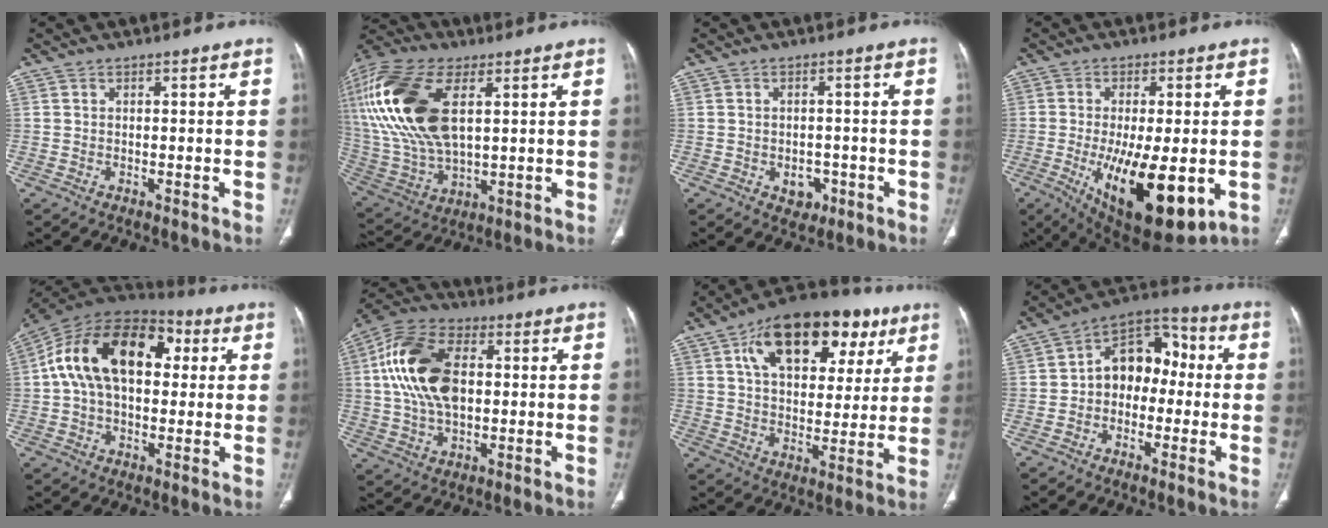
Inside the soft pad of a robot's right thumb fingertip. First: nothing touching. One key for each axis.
{"total": 25.3, "fx": 7.0, "fy": 12.8, "fz": 20.6, "tx": -0.466, "ty": -0.009, "tz": 0.135}
{"total": 3.7, "fx": -1.4, "fy": 2.8, "fz": 1.9, "tx": -0.008, "ty": 0.007, "tz": -0.012}
{"total": 18.6, "fx": -4.5, "fy": 7.0, "fz": 16.6, "tx": -0.261, "ty": -0.024, "tz": -0.048}
{"total": 21.7, "fx": 4.4, "fy": 13.4, "fz": 16.5, "tx": -0.278, "ty": 0.040, "tz": 0.064}
{"total": 17.1, "fx": 2.4, "fy": 10.2, "fz": 13.5, "tx": -0.259, "ty": 0.016, "tz": 0.041}
{"total": 23.6, "fx": 10.8, "fy": 13.1, "fz": 16.3, "tx": -0.212, "ty": 0.004, "tz": 0.170}
{"total": 11.9, "fx": -0.2, "fy": 8.6, "fz": 8.1, "tx": -0.081, "ty": 0.046, "tz": -0.022}